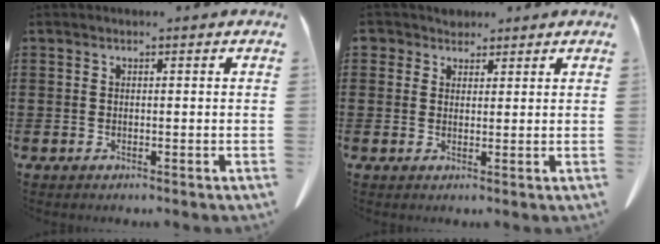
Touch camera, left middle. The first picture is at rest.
{"total": 2.5, "force": [2.0, 1.5, 0.2], "torque": [-0.007, 0.005, 0.037]}